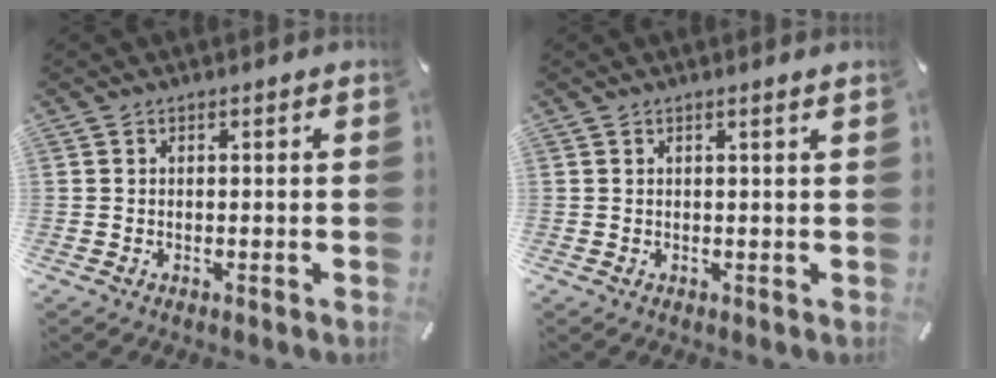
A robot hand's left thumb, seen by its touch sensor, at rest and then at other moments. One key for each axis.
{"total": 1.0, "fx": 0.6, "fy": -0.2, "fz": 0.8, "tx": -0.014, "ty": -0.002, "tz": 0.009}